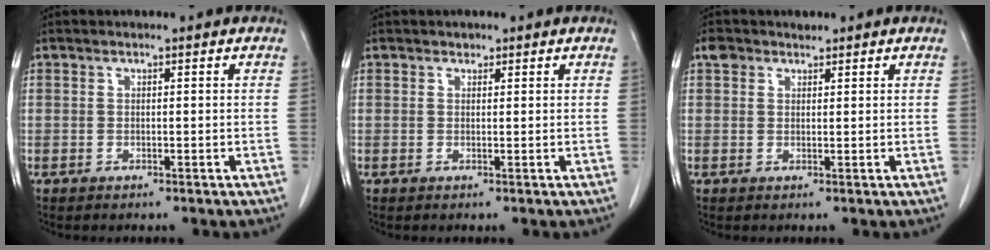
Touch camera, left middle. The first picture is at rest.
{"total": 0.7, "force": [0.5, 0.4, 0.1], "torque": [-0.001, -0.004, 0.006]}
{"total": 2.0, "force": [1.5, 1.3, 0.4], "torque": [-0.009, 0.012, 0.026]}